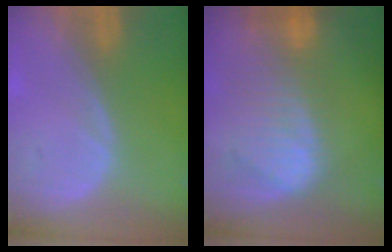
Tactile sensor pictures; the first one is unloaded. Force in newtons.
{"total": 9.4, "press": 8.2, "slide": 4.6}